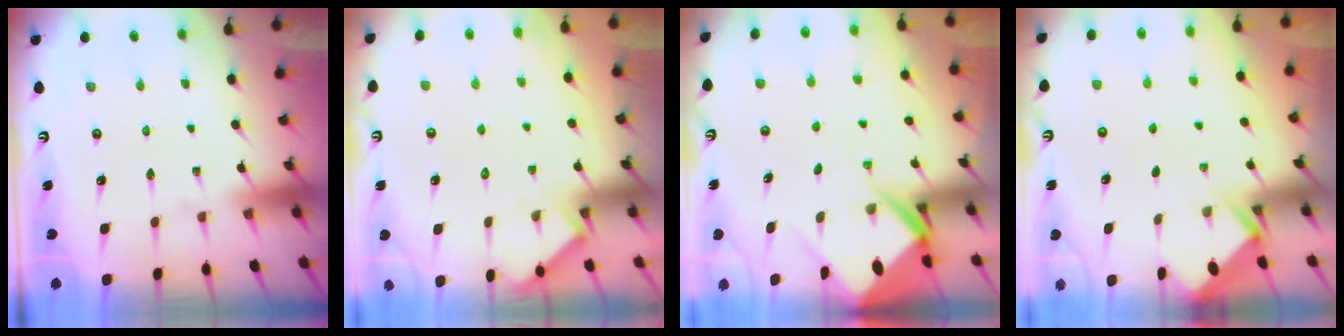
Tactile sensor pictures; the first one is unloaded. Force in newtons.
{"total": 5.0, "press": 5.0, "slide": 0.5}
{"total": 6.7, "press": 6.7, "slide": 0.7}
{"total": 4.4, "press": 4.3, "slide": 0.5}